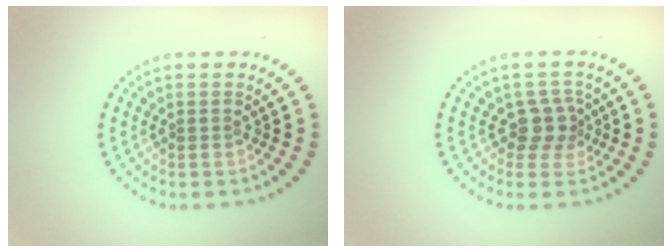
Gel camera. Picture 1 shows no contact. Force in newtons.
{"total": 2.3, "press": 1.9, "slide": 1.3}